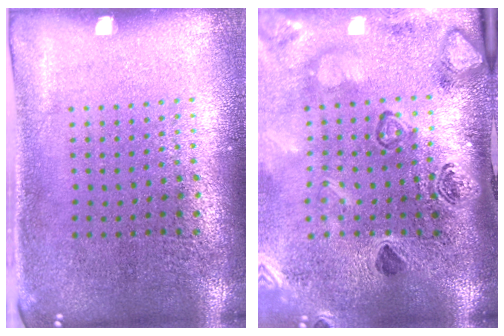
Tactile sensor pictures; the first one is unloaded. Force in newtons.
{"total": 2.8, "press": 2.5, "slide": 1.3}